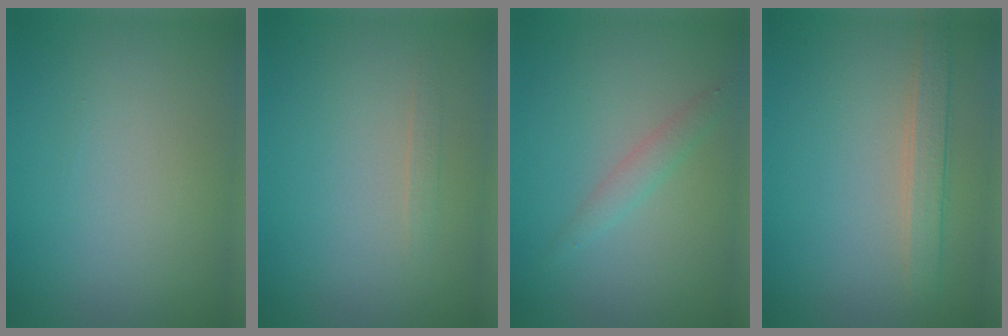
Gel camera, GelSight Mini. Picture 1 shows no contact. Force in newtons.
{"total": 0.6, "press": 0.6, "slide": 0.0}
{"total": 1.5, "press": 1.5, "slide": 0.1}
{"total": 2.3, "press": 2.3, "slide": 0.3}